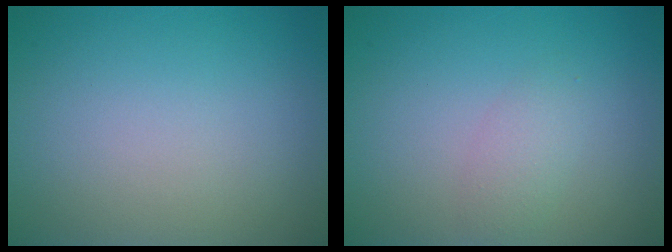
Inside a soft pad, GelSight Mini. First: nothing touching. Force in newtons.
{"total": 1.6, "press": 1.6, "slide": 0.0}